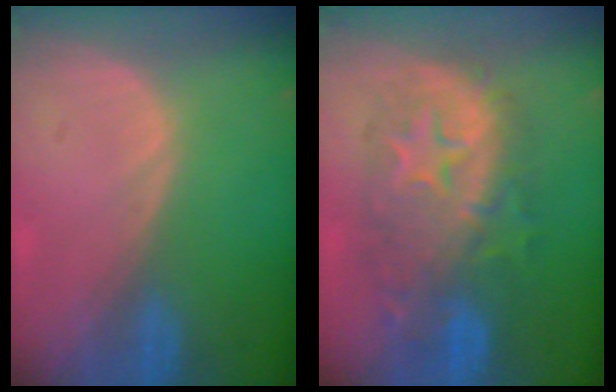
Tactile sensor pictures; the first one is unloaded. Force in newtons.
{"total": 10.3, "press": 10.2, "slide": 0.7}